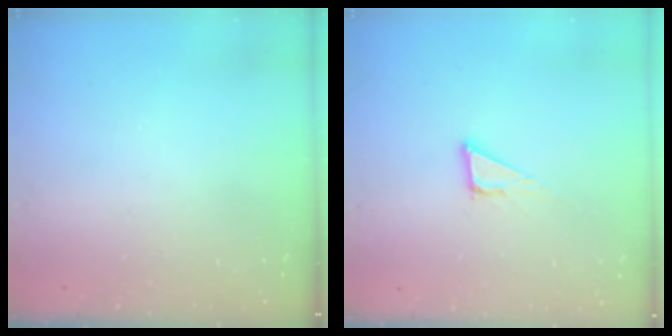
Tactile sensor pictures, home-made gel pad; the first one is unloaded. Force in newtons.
{"total": 4.8, "press": 4.8, "slide": 0.3}